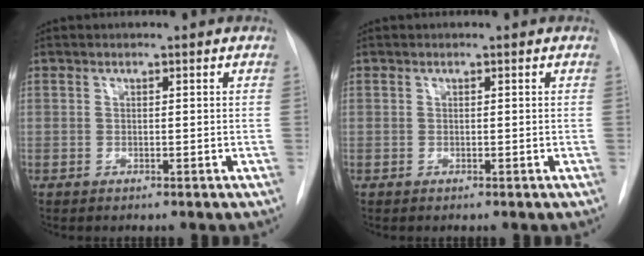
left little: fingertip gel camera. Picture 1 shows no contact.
{"total": 0.0}